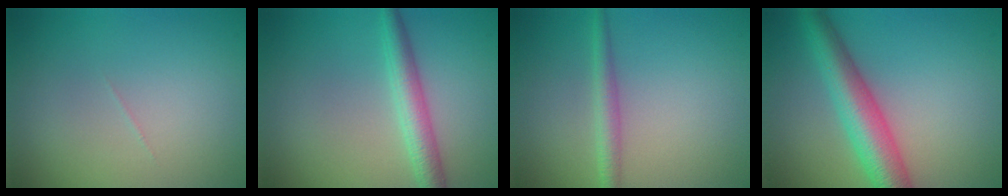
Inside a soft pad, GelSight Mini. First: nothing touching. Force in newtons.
{"total": 3.0, "press": 3.0, "slide": 0.1}
{"total": 1.9, "press": 1.9, "slide": 0.0}
{"total": 6.1, "press": 6.1, "slide": 0.1}